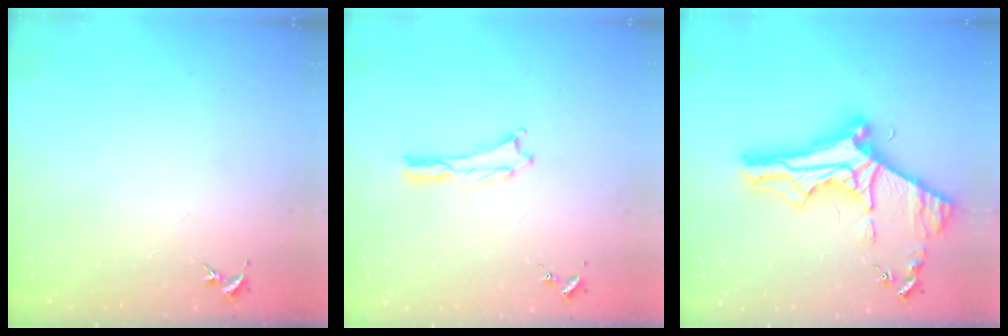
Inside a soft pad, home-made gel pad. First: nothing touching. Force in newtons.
{"total": 0.0}
{"total": 11.8, "press": 11.7, "slide": 1.4}